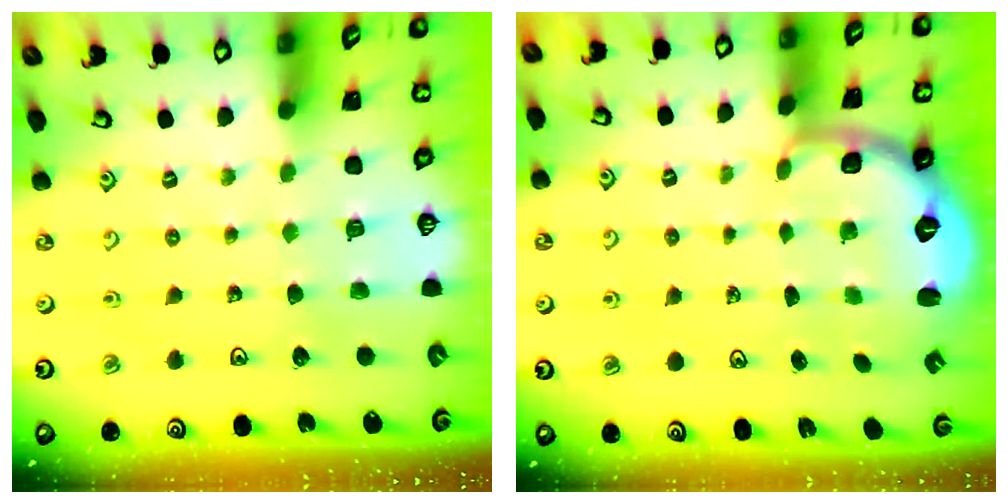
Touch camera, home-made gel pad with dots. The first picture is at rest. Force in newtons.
{"total": 2.6, "press": 1.5, "slide": 2.1}